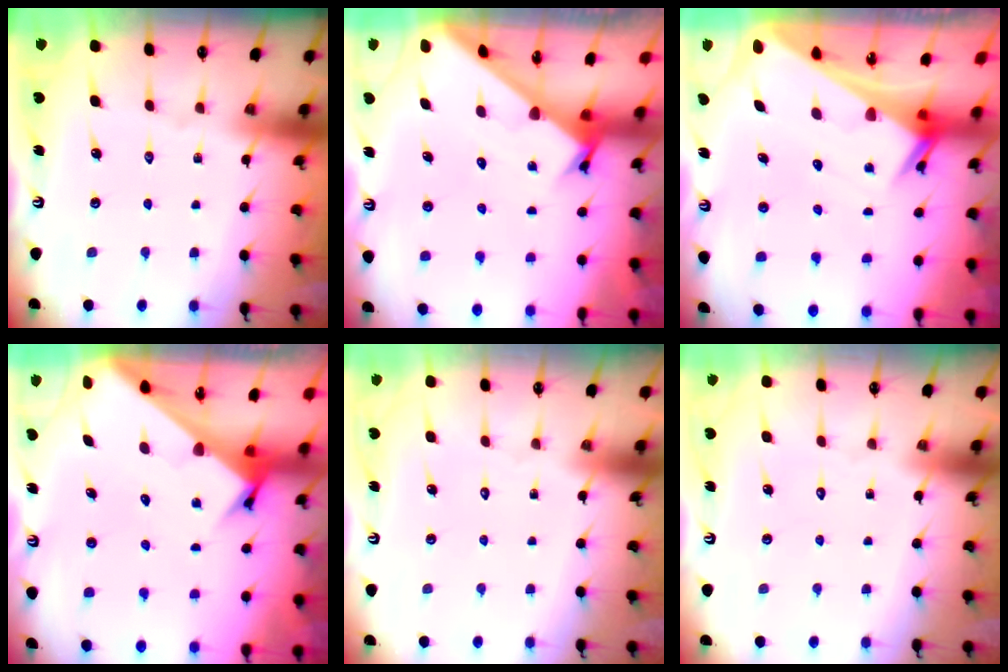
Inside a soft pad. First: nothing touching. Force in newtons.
{"total": 2.2, "press": 2.2, "slide": 0.2}
{"total": 4.0, "press": 4.0, "slide": 0.3}
{"total": 3.6, "press": 3.6, "slide": 0.2}
{"total": 1.6, "press": 1.6, "slide": 0.1}
{"total": 1.6, "press": 1.6, "slide": 0.1}